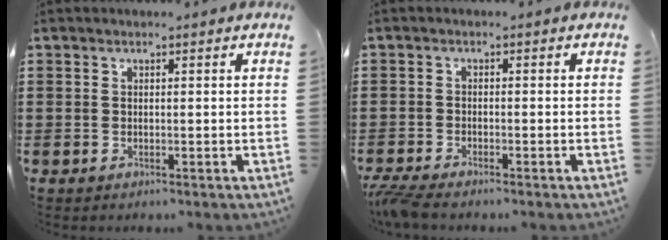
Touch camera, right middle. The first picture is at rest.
{"total": 2.5, "force": [-2.3, 0.0, 1.1], "torque": [-0.040, -0.010, -0.050]}